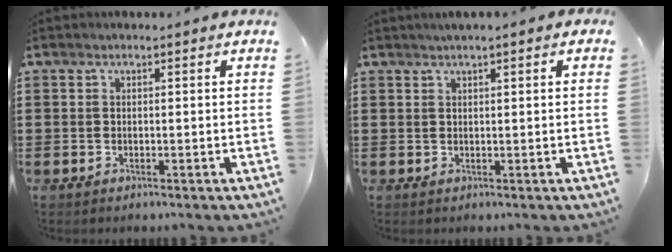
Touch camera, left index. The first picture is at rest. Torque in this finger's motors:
{"motor_torque": [1.52, -0.62, 0.84, 0.13]}